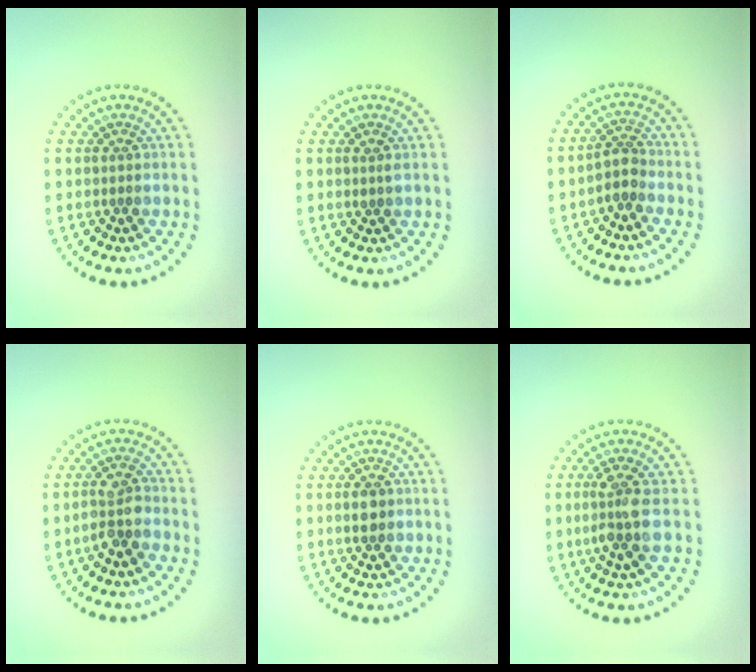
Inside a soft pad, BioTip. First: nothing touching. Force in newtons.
{"total": 0.6, "press": 0.4, "slide": 0.4}
{"total": 2.1, "press": 1.7, "slide": 1.1}
{"total": 3.0, "press": 2.7, "slide": 1.2}
{"total": 2.2, "press": 2.2, "slide": 0.0}
{"total": 3.3, "press": 3.0, "slide": 1.2}